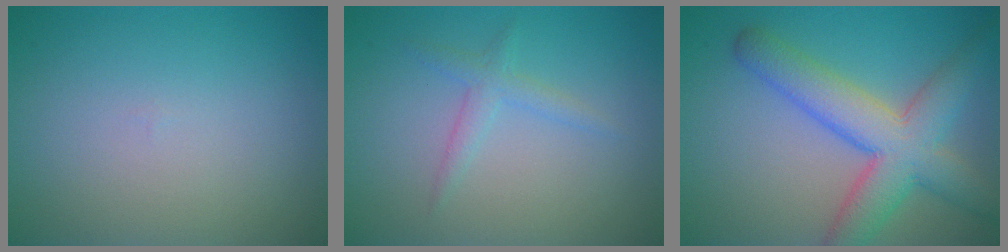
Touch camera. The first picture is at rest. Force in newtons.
{"total": 1.7, "press": 1.7, "slide": 0.0}
{"total": 7.2, "press": 7.2, "slide": 0.3}